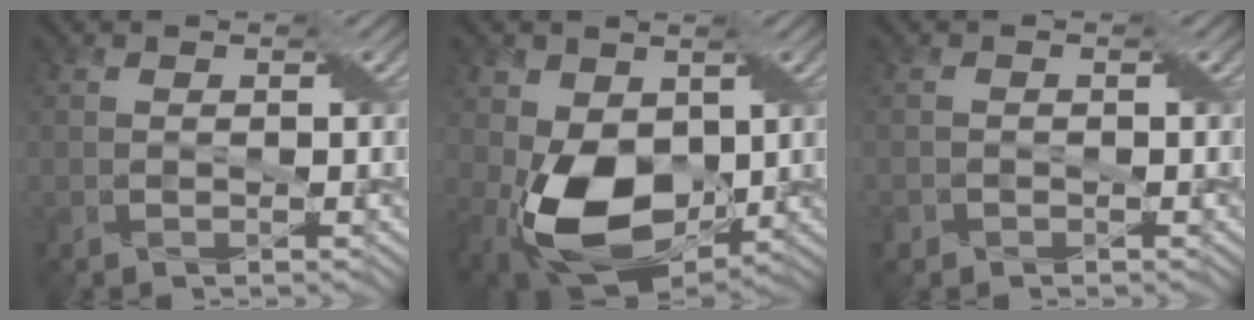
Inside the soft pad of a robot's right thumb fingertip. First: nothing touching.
{"total": 13.0, "force": [-1.0, 8.8, 9.5], "torque": [-0.208, -0.028, -0.020]}
{"total": 1.1, "force": [-0.7, 0.8, 0.1], "torque": [-0.003, -0.002, -0.016]}